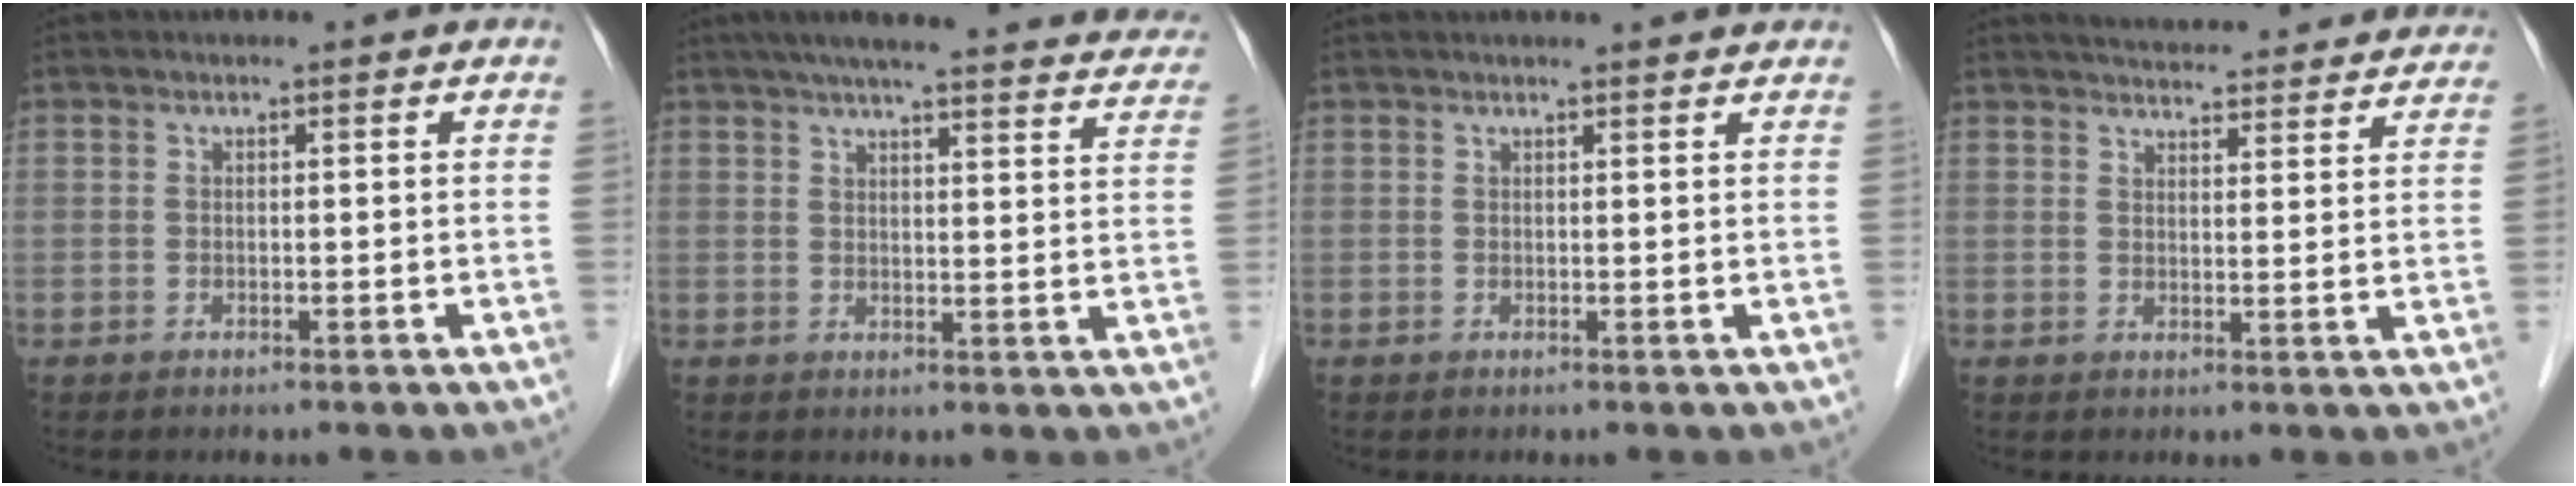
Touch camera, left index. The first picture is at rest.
{"total": 27.6, "force": [25.1, 3.4, 11.1], "torque": [-0.160, -0.021, 0.297]}
{"total": 4.0, "force": [3.9, 0.0, 1.1], "torque": [-0.014, 0.019, 0.038]}
{"total": 20.4, "force": [19.3, 3.6, 5.5], "torque": [-0.071, -0.003, 0.232]}